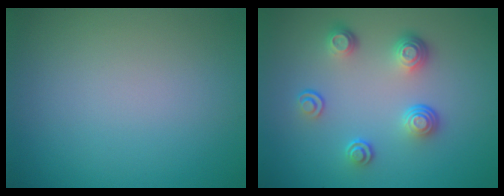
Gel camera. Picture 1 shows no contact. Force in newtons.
{"total": 4.0, "press": 3.0, "slide": 2.6}